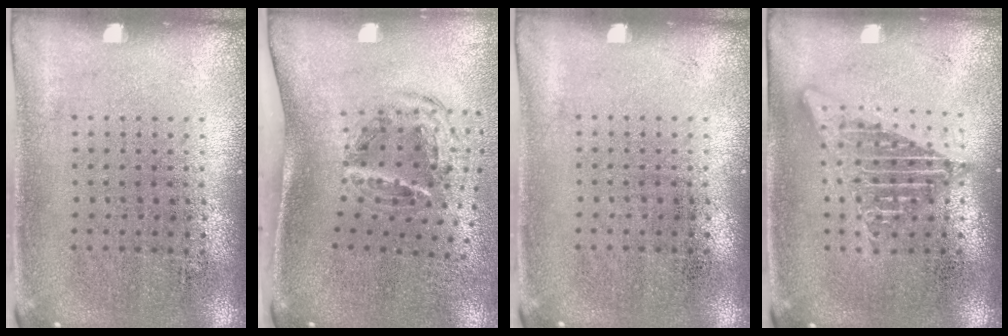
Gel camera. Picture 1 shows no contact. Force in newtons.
{"total": 1.5, "press": 1.1, "slide": 1.0}
{"total": 0.0}
{"total": 2.6, "press": 2.6, "slide": 0.3}